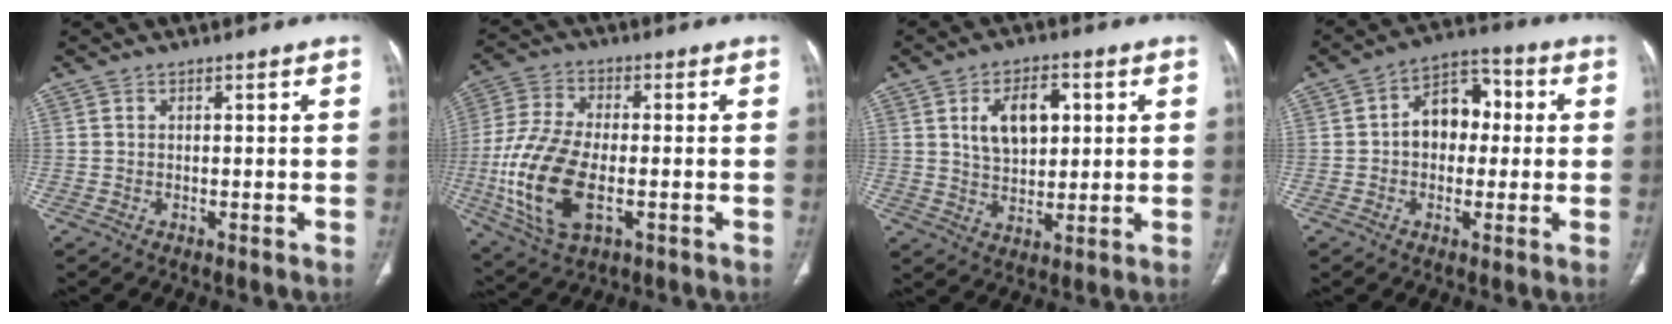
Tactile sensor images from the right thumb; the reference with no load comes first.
{"total": 16.5, "force": [-3.5, 8.4, 13.8], "torque": [-0.297, 0.004, -0.059]}
{"total": 9.7, "force": [2.8, 5.8, 7.3], "torque": [-0.097, -0.005, 0.051]}
{"total": 10.0, "force": [0.6, 7.1, 7.0], "torque": [-0.071, 0.029, 0.000]}